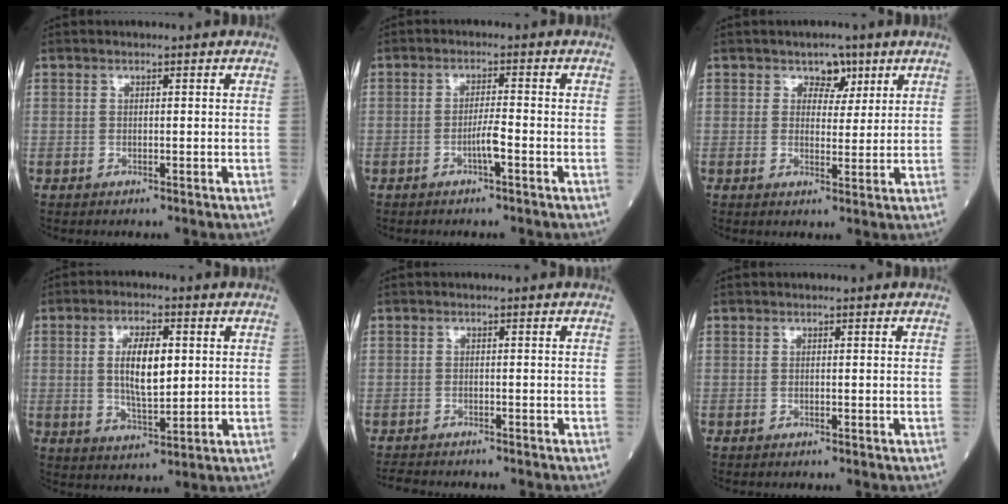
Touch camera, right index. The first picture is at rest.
{"total": 2.8, "force": [-1.3, -0.1, 2.5], "torque": [-0.045, -0.001, -0.025]}
{"total": 3.6, "force": [2.1, 2.4, 1.6], "torque": [-0.012, 0.001, 0.028]}
{"total": 8.0, "force": [1.3, 2.7, 7.4], "torque": [-0.137, 0.001, 0.024]}
{"total": 3.9, "force": [-3.7, 0.7, 0.9], "torque": [-0.012, -0.012, -0.062]}
{"total": 0.0}